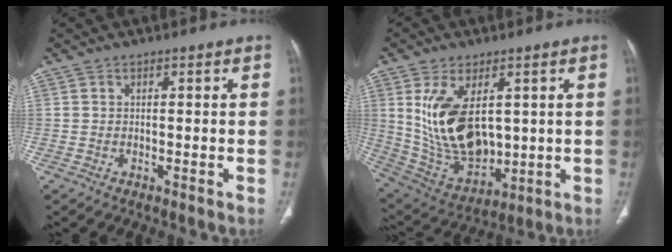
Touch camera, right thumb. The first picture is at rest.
{"total": 16.5, "force": [3.3, 9.5, 13.1], "torque": [-0.223, -0.018, 0.091]}